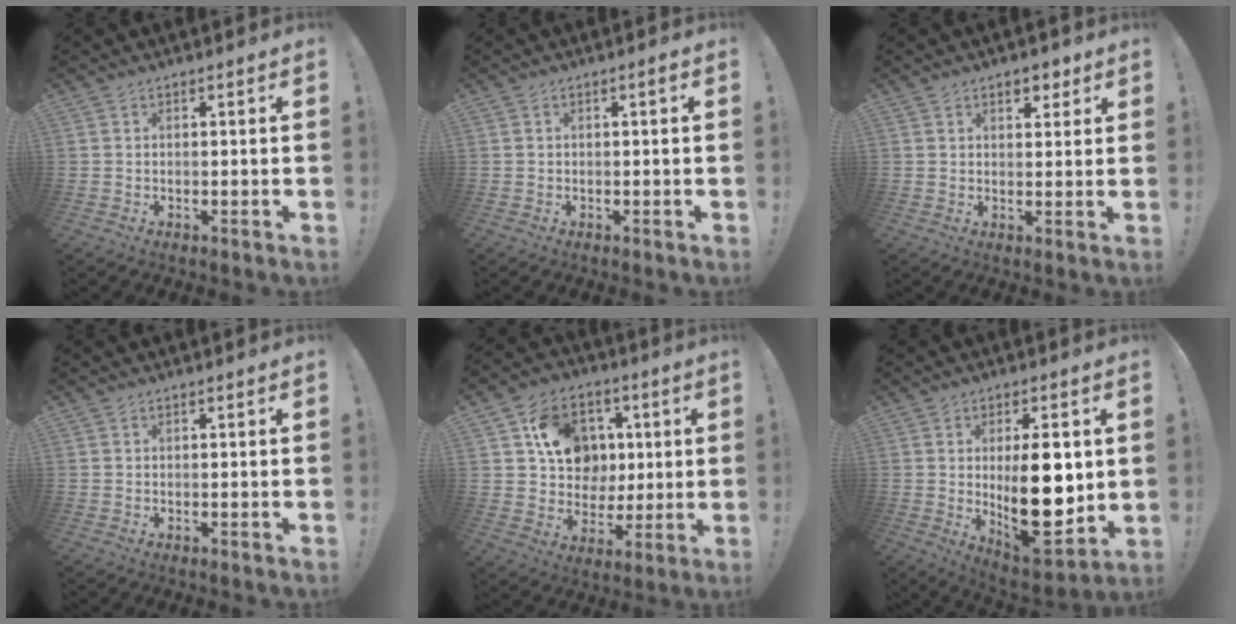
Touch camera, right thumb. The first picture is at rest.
{"total": 0.9, "force": [-0.1, 0.0, 0.8], "torque": [-0.014, 0.000, -0.003]}
{"total": 4.3, "force": [2.6, 2.6, 2.1], "torque": [-0.012, -0.011, 0.042]}
{"total": 0.0}
{"total": 15.6, "force": [4.5, 13.2, 6.9], "torque": [-0.099, -0.006, 0.101]}
{"total": 18.4, "force": [1.1, 8.1, 16.5], "torque": [-0.247, -0.024, 0.025]}